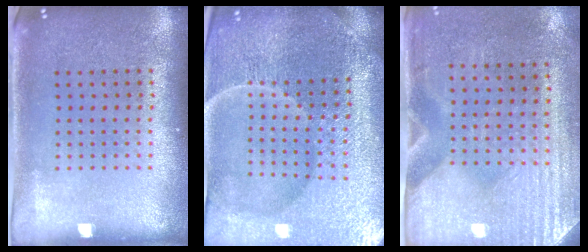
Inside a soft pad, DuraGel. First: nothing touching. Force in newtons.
{"total": 5.9, "press": 5.4, "slide": 2.3}
{"total": 3.0, "press": 2.6, "slide": 1.5}